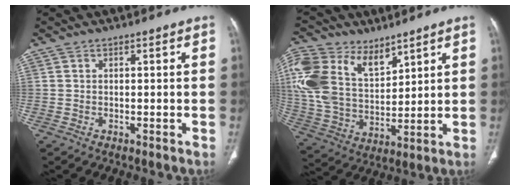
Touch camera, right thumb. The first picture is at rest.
{"total": 20.5, "force": [10.3, 12.7, 12.3], "torque": [-0.265, -0.019, 0.207]}